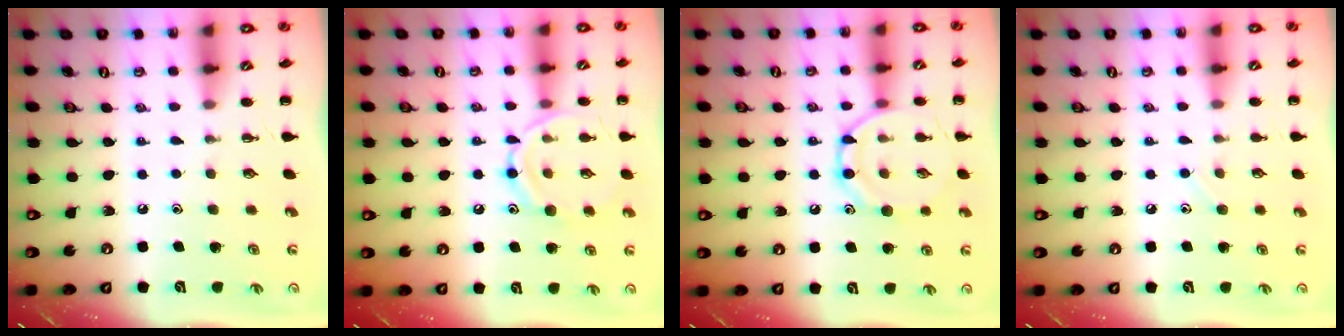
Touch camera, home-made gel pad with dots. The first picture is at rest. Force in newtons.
{"total": 12.0, "press": 12.0, "slide": 0.8}
{"total": 11.7, "press": 11.7, "slide": 0.7}
{"total": 4.8, "press": 4.4, "slide": 1.9}